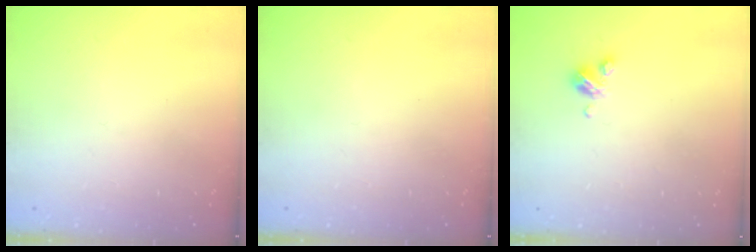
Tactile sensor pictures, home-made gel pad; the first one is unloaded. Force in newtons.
{"total": 0.0}
{"total": 4.0, "press": 4.0, "slide": 0.3}